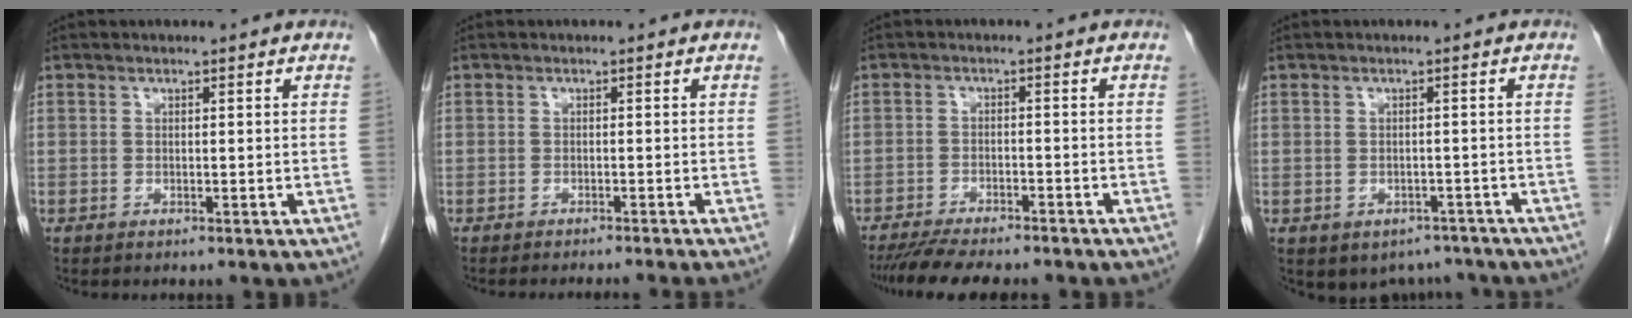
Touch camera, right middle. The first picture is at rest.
{"total": 6.3, "force": [-5.8, -1.0, 2.2], "torque": [-0.011, -0.014, -0.074]}
{"total": 10.6, "force": [-9.3, 1.6, 4.9], "torque": [-0.071, -0.012, -0.137]}
{"total": 5.3, "force": [-4.1, 3.3, 0.6], "torque": [0.008, 0.012, -0.048]}